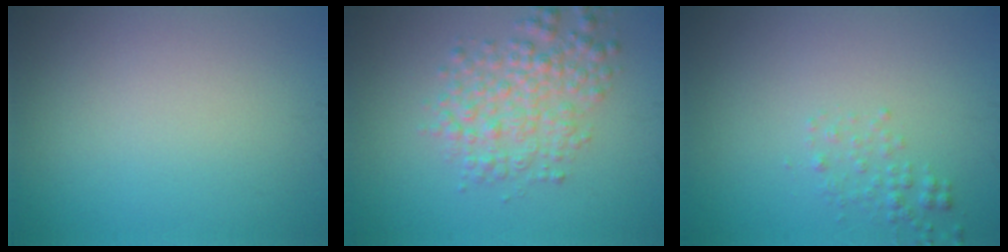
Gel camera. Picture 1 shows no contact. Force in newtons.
{"total": 4.2, "press": 4.2, "slide": 0.1}
{"total": 1.3, "press": 1.3, "slide": 0.1}